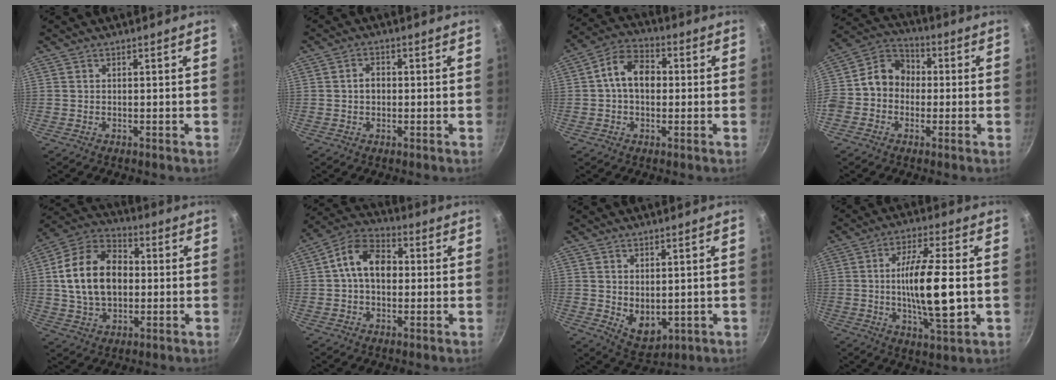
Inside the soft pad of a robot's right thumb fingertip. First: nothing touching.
{"total": 3.4, "force": [0.0, 2.6, 2.3], "torque": [-0.023, 0.013, -0.003]}
{"total": 9.6, "force": [0.6, 6.8, 6.8], "torque": [-0.086, 0.026, -0.006]}
{"total": 11.0, "force": [-0.8, 9.5, 5.6], "torque": [-0.059, 0.037, -0.043]}
{"total": 17.1, "force": [0.9, 11.8, 12.3], "torque": [-0.191, 0.025, 0.006]}
{"total": 11.1, "force": [1.0, 7.7, 7.9], "torque": [-0.103, 0.029, -0.003]}
{"total": 6.4, "force": [0.6, 4.4, 4.7], "torque": [-0.054, -0.019, 0.029]}
{"total": 14.7, "force": [-0.6, 4.0, 14.2], "torque": [-0.245, 0.004, -0.012]}